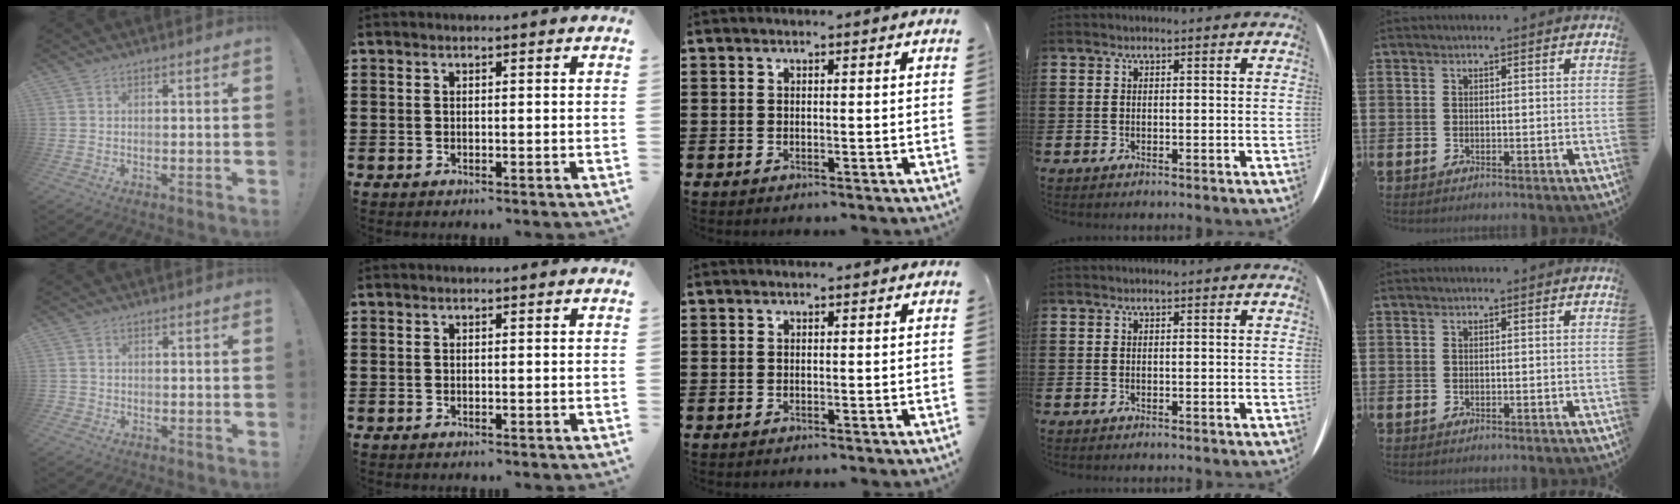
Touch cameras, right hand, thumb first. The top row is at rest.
{"thumb": {"total": 1.3, "force": [-0.7, 1.0, 0.4], "torque": [-0.005, 0.004, -0.013]}}